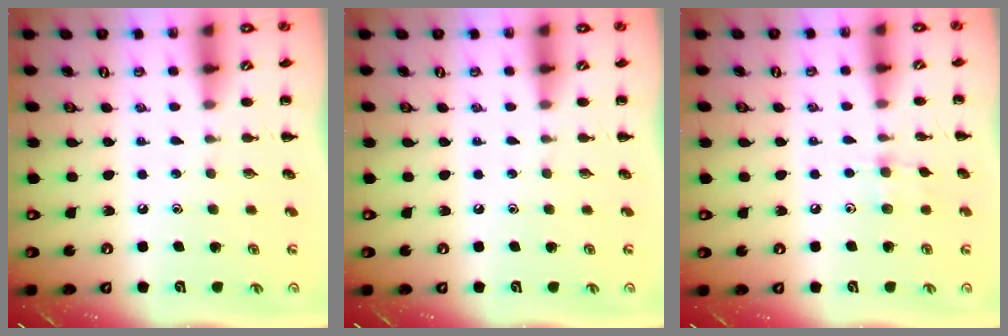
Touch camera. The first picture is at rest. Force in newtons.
{"total": 0.0}
{"total": 5.1, "press": 4.8, "slide": 1.5}